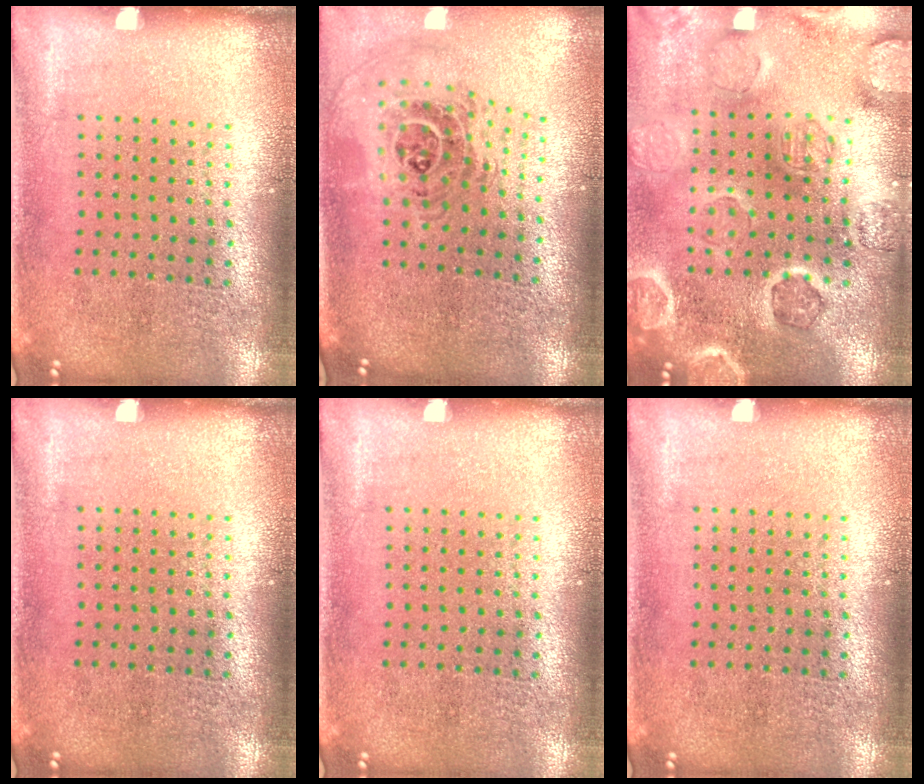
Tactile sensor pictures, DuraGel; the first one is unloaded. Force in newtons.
{"total": 1.3, "press": 1.2, "slide": 0.6}
{"total": 2.4, "press": 2.4, "slide": 0.2}
{"total": 0.0}
{"total": 0.0}
{"total": 0.0}